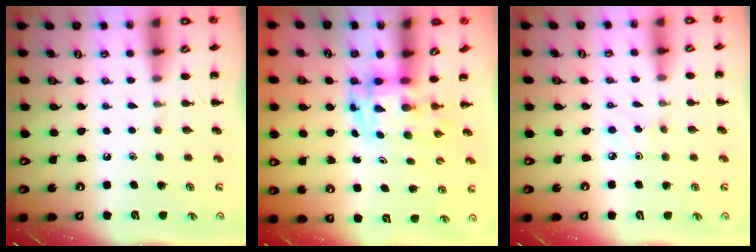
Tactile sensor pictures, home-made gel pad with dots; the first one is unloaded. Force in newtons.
{"total": 3.8, "press": 3.7, "slide": 0.7}
{"total": 2.5, "press": 2.3, "slide": 0.9}